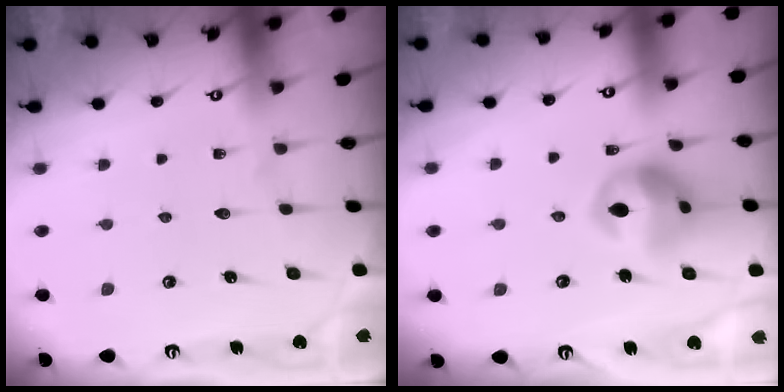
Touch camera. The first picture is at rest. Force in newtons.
{"total": 12.9, "press": 12.8, "slide": 1.6}